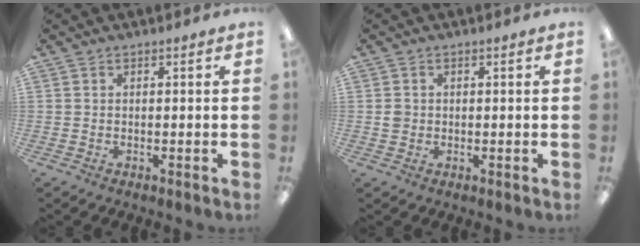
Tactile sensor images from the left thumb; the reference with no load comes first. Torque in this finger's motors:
{"motor_torque": [0.38, 0.35, 0.25, -0.14, -0.01]}